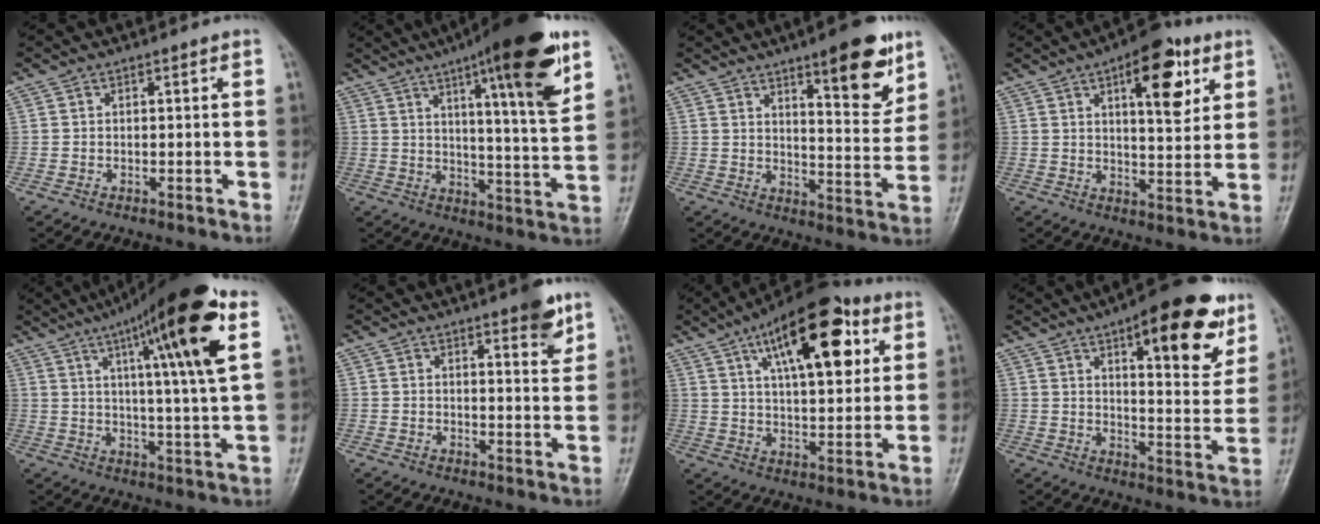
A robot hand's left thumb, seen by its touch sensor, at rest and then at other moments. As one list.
[{"total": 20.2, "force": [10.9, 3.1, 16.7], "torque": [-0.220, -0.046, 0.158]}, {"total": 13.3, "force": [8.1, 3.6, 9.9], "torque": [-0.109, -0.050, 0.115]}, {"total": 13.2, "force": [5.9, 5.5, 10.5], "torque": [-0.117, -0.021, 0.080]}, {"total": 20.2, "force": [8.5, 2.2, 18.2], "torque": [-0.270, -0.014, 0.122]}, {"total": 5.8, "force": [3.7, 1.4, 4.3], "torque": [-0.046, -0.022, 0.045]}, {"total": 19.8, "force": [8.3, 8.2, 16.0], "torque": [-0.216, -0.015, 0.126]}, {"total": 19.8, "force": [10.8, 6.9, 15.1], "torque": [-0.163, -0.046, 0.150]}]